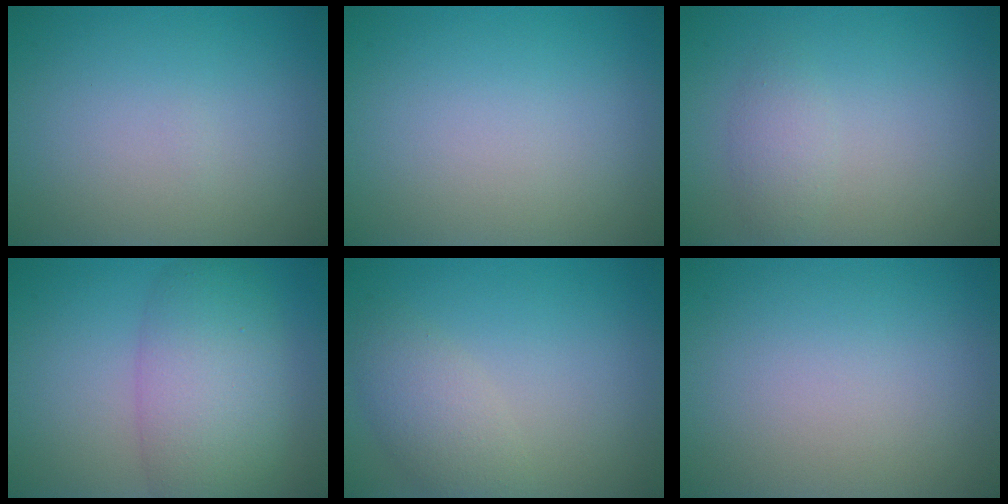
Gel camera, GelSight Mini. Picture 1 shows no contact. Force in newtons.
{"total": 0.0}
{"total": 1.6, "press": 1.6, "slide": 0.1}
{"total": 7.2, "press": 7.2, "slide": 0.4}
{"total": 3.0, "press": 3.0, "slide": 0.1}
{"total": 0.0}